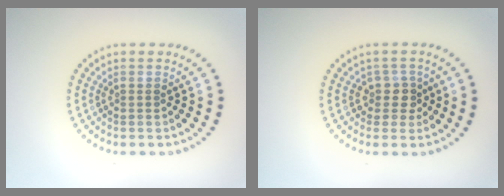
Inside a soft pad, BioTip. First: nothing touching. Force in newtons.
{"total": 2.1, "press": 1.7, "slide": 1.2}